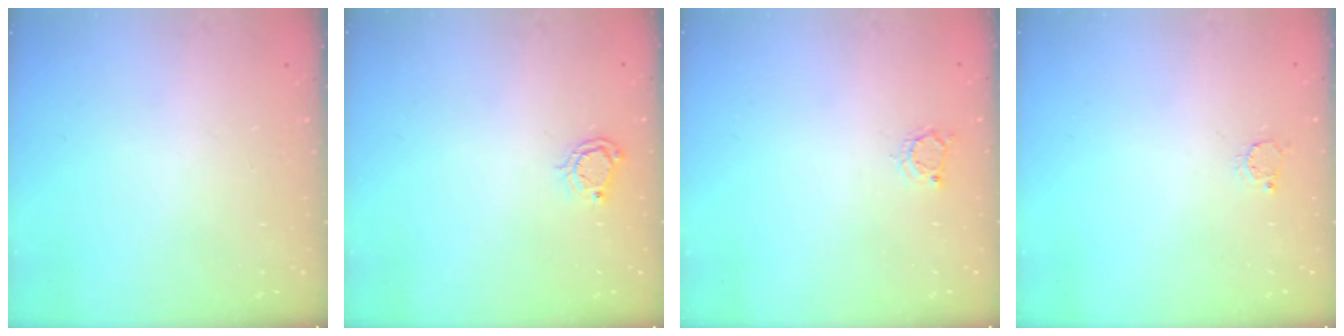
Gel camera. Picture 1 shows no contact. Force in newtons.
{"total": 4.5, "press": 4.4, "slide": 0.6}
{"total": 2.8, "press": 2.8, "slide": 0.3}
{"total": 2.7, "press": 2.7, "slide": 0.2}